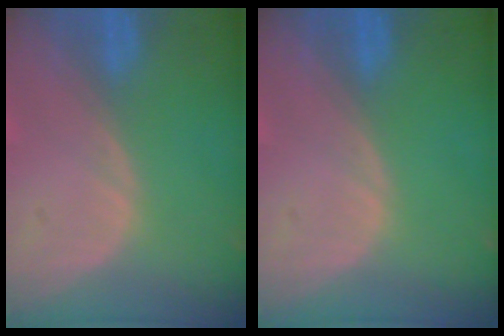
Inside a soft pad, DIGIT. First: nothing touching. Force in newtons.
{"total": 0.0}